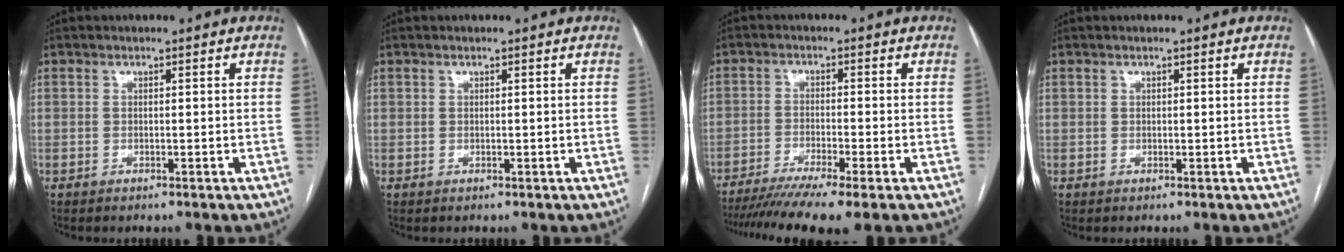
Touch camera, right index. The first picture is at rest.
{"total": 0.0}
{"total": 10.8, "force": [-8.4, -0.4, 6.8], "torque": [-0.105, -0.020, -0.133]}
{"total": 0.0}